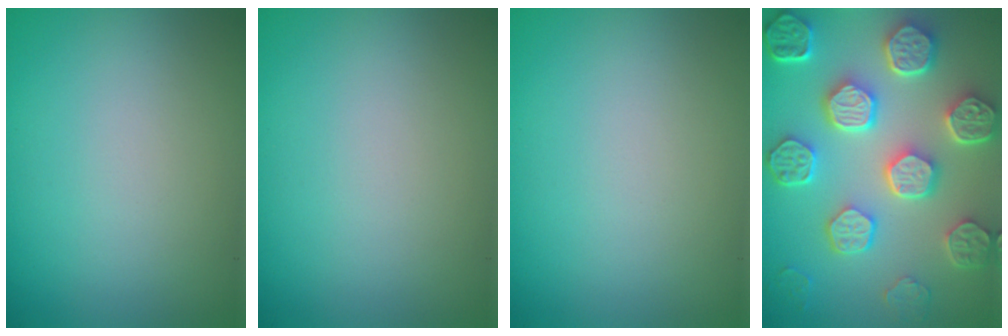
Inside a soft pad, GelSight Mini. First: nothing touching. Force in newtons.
{"total": 0.0}
{"total": 0.0}
{"total": 8.5, "press": 6.5, "slide": 5.5}